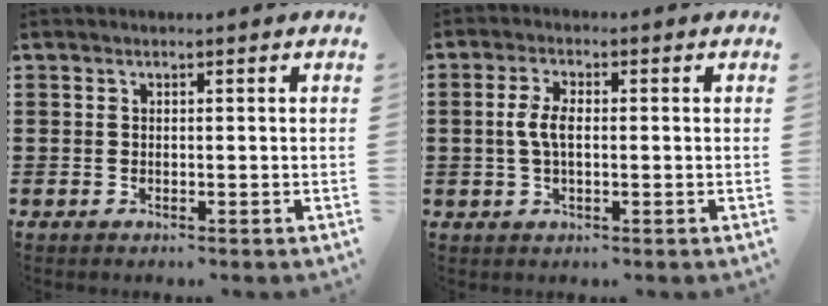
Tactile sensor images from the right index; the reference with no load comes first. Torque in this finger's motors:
{"motor_torque": [0.75, -0.09, 0.40, 0.10]}